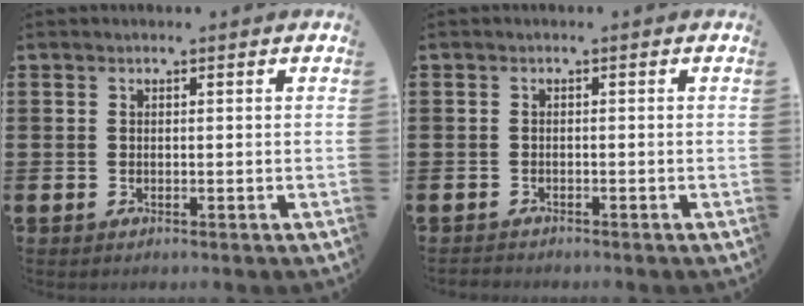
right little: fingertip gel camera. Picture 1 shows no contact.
{"total": 0.6, "force": [-0.6, 0.1, 0.0], "torque": [-0.002, -0.001, -0.013]}